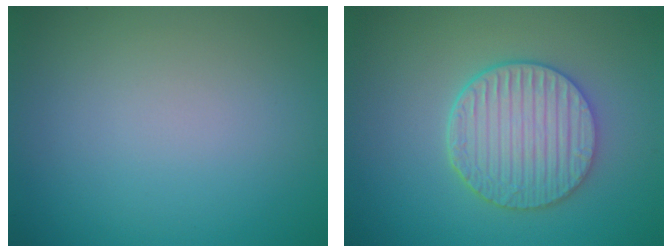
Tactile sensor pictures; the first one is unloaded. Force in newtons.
{"total": 5.6, "press": 4.5, "slide": 3.2}